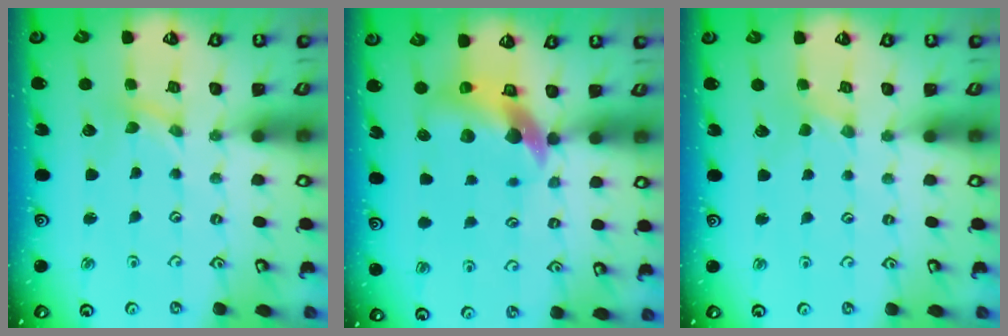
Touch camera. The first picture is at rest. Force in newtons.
{"total": 10.0, "press": 9.9, "slide": 1.6}
{"total": 0.0}